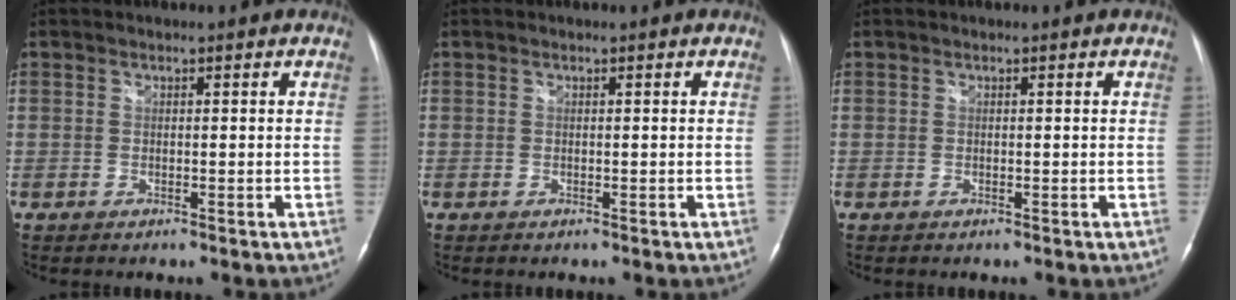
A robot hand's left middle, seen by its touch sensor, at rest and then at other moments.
{"total": 0.0}
{"total": 0.0}